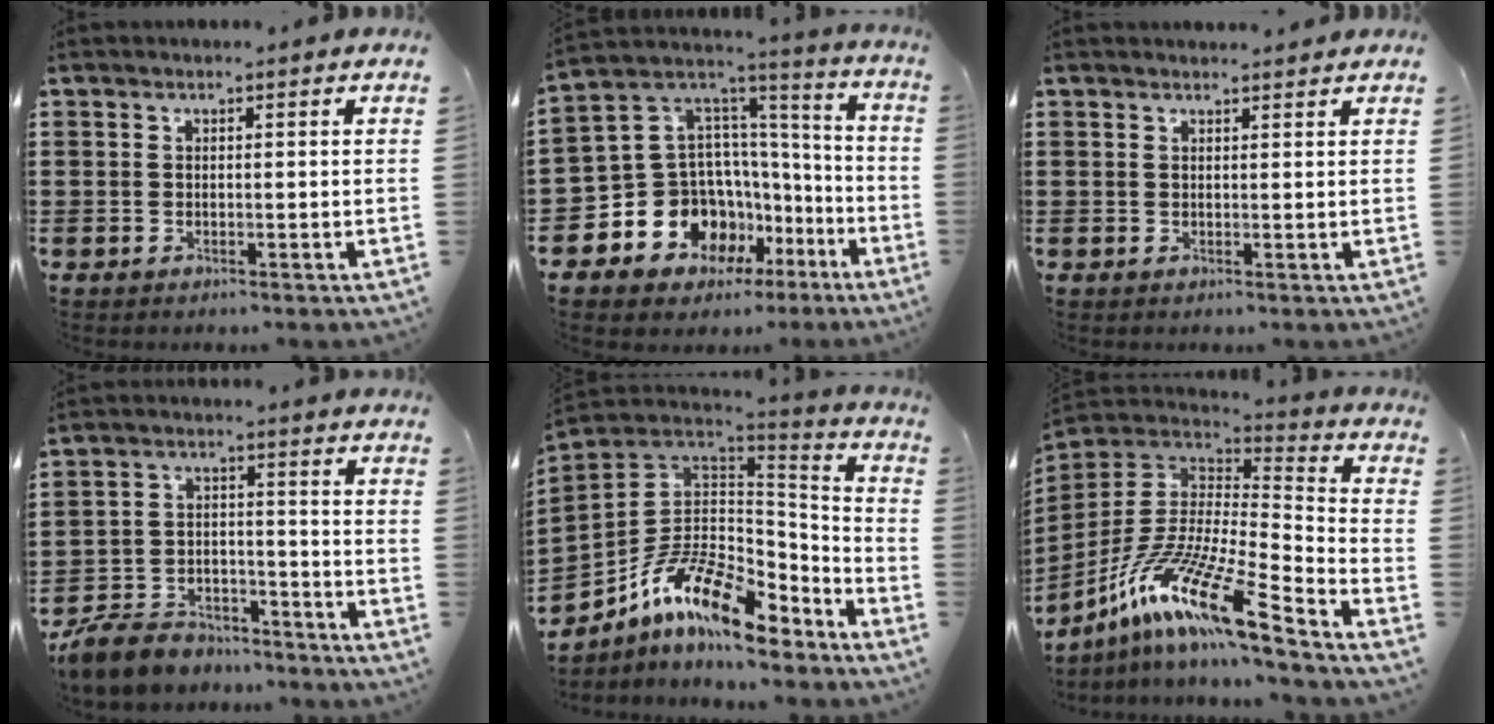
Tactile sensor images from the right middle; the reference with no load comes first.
{"total": 11.4, "force": [-6.2, 9.2, 2.5], "torque": [-0.098, -0.017, -0.106]}
{"total": 1.3, "force": [1.3, 0.0, 0.1], "torque": [0.004, -0.004, 0.023]}
{"total": 7.3, "force": [-6.9, 2.1, 1.0], "torque": [-0.038, 0.014, -0.141]}
{"total": 12.7, "force": [-6.8, 5.8, 9.0], "torque": [-0.190, 0.007, -0.133]}
{"total": 14.8, "force": [-9.6, 2.3, 11.0], "torque": [-0.237, -0.005, -0.189]}